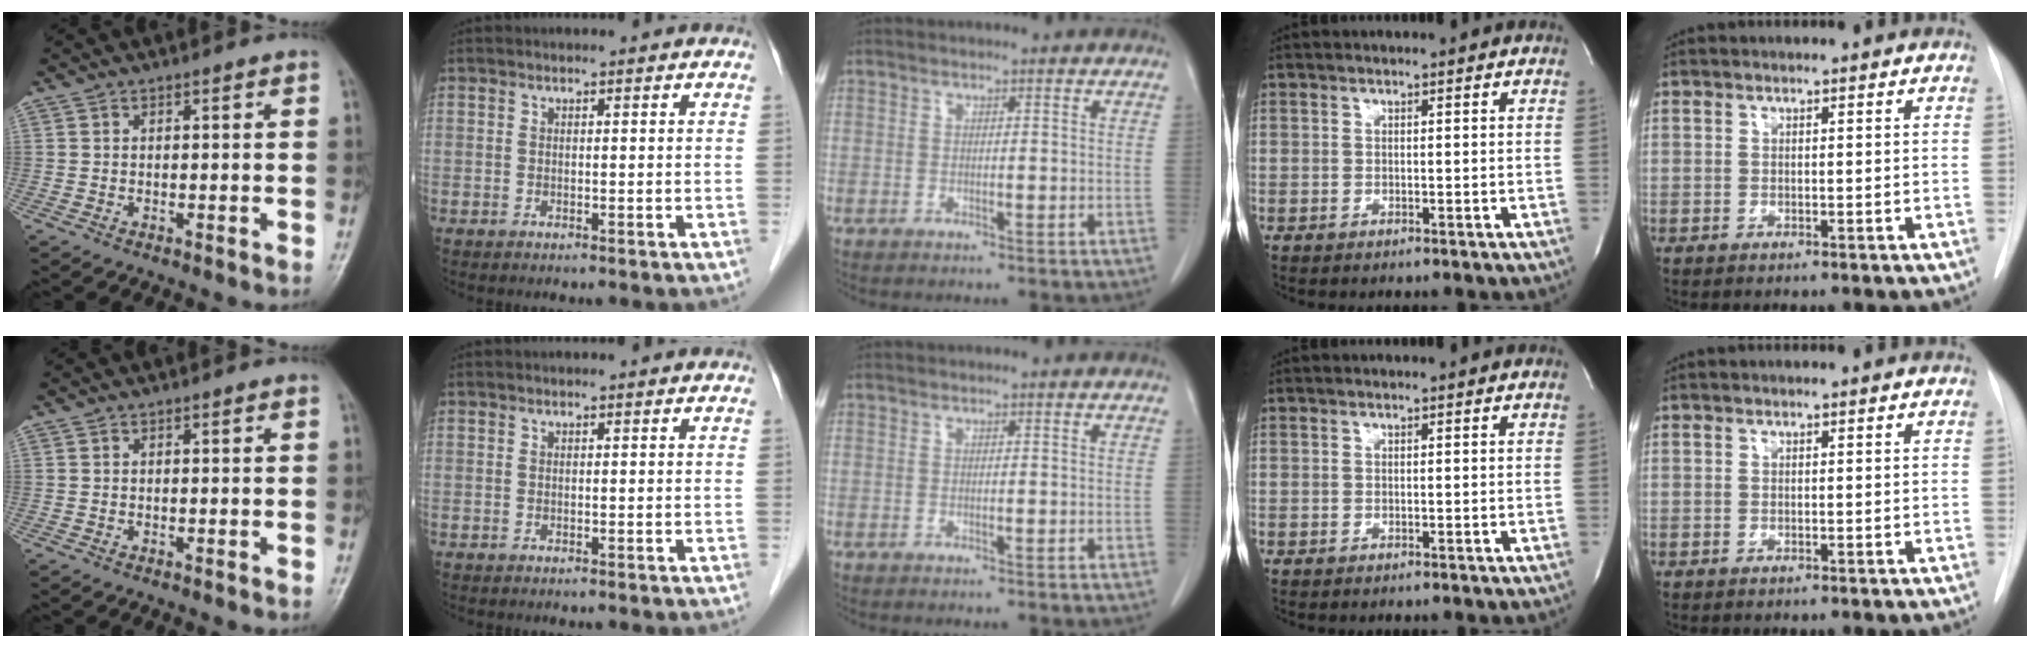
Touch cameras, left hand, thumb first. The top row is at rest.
{}